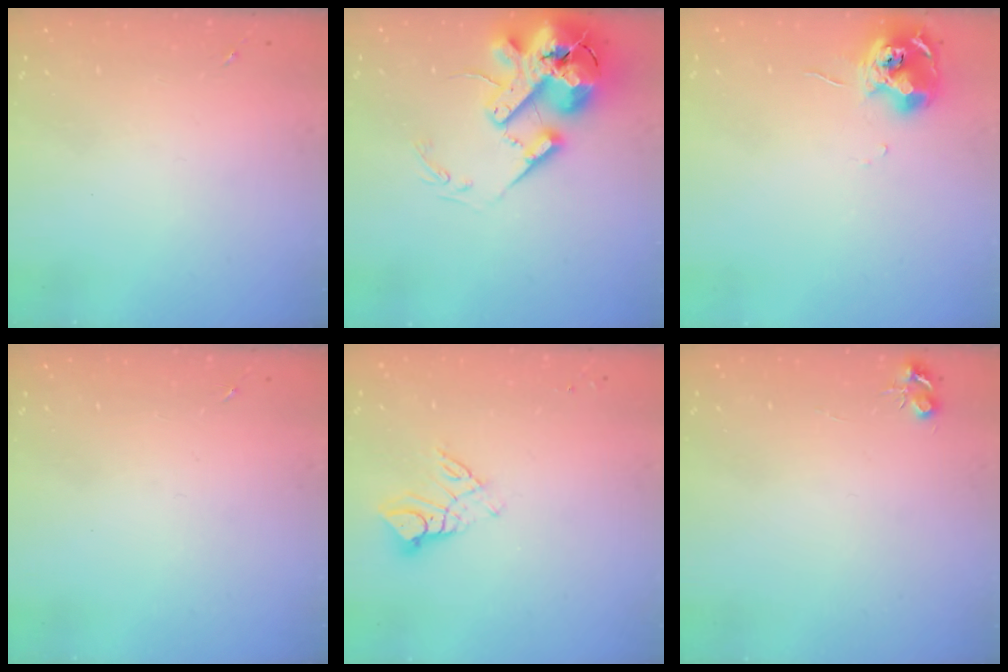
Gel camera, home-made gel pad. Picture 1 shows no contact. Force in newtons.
{"total": 20.9, "press": 20.6, "slide": 3.4}
{"total": 11.7, "press": 11.6, "slide": 1.0}
{"total": 0.0}
{"total": 9.2, "press": 9.1, "slide": 0.8}
{"total": 5.3, "press": 5.3, "slide": 0.7}